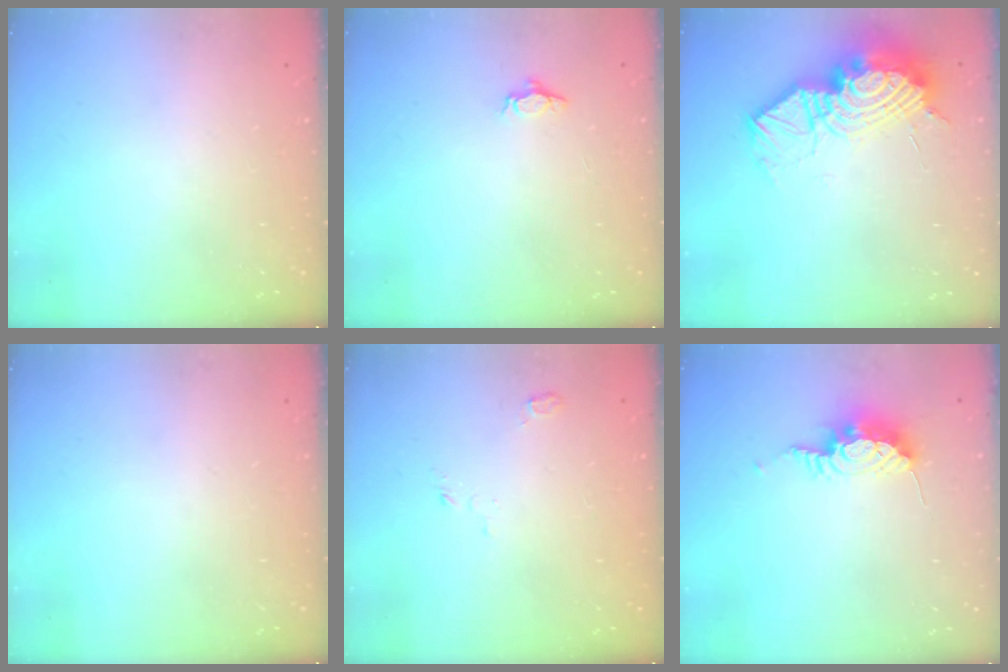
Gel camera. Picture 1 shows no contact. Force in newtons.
{"total": 3.4, "press": 3.3, "slide": 0.5}
{"total": 19.7, "press": 19.6, "slide": 2.4}
{"total": 0.0}
{"total": 3.3, "press": 3.2, "slide": 0.9}
{"total": 9.6, "press": 9.5, "slide": 1.1}